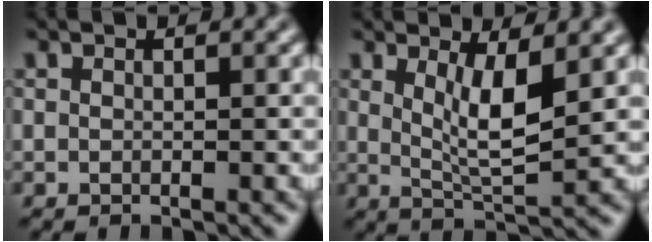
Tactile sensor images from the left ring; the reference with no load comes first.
{"total": 4.2, "force": [1.3, 1.1, 3.9], "torque": [-0.072, -0.014, 0.027]}